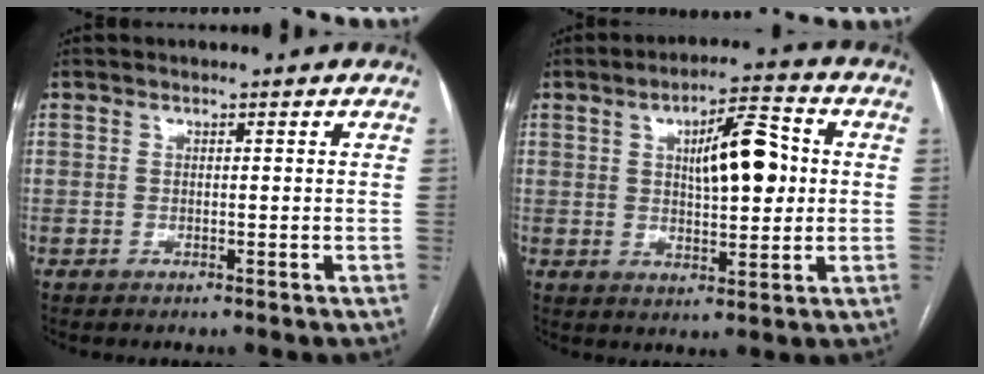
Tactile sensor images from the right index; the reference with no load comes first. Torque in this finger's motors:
{"motor_torque": [0.36, 0.04, 0.44, 0.08]}